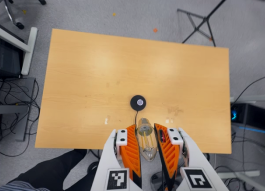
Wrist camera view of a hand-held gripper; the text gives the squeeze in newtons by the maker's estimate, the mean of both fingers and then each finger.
{"total": 22.5, "left": 24.0, "right": 20.9}